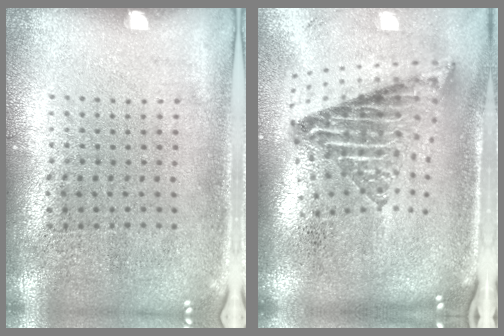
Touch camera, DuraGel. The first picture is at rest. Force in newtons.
{"total": 2.2, "press": 1.5, "slide": 1.6}